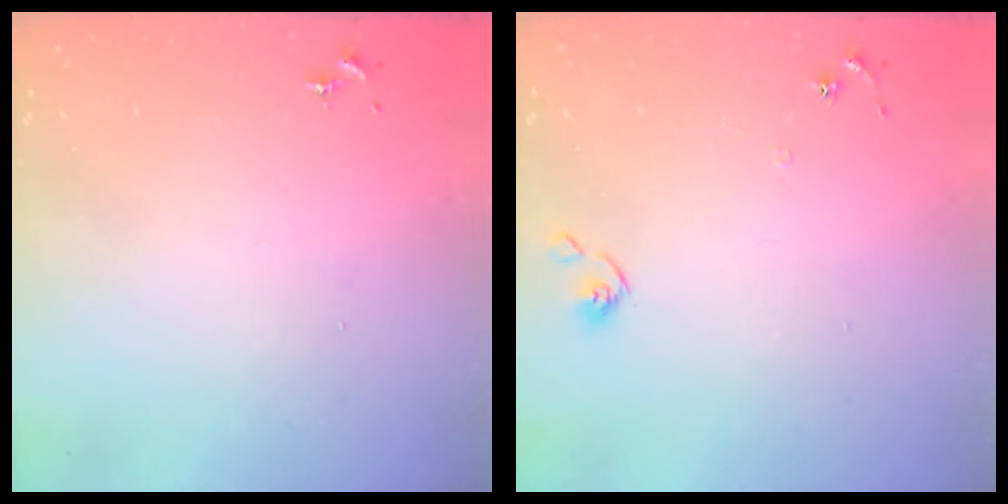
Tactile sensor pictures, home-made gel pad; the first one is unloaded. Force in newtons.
{"total": 6.1, "press": 6.1, "slide": 0.5}